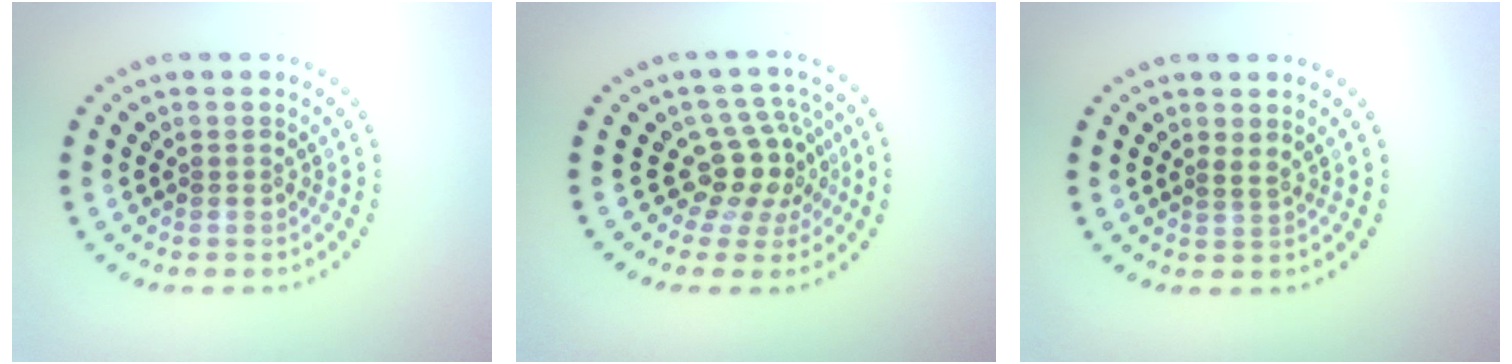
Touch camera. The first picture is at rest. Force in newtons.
{"total": 4.3, "press": 3.1, "slide": 2.9}
{"total": 0.6, "press": 0.3, "slide": 0.5}